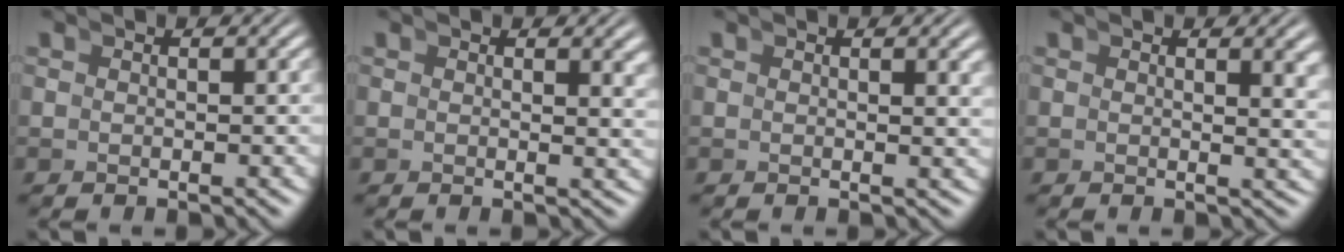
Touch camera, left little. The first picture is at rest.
{"total": 1.2, "force": [0.9, -0.3, 0.8], "torque": [-0.010, -0.004, 0.011]}
{"total": 1.0, "force": [0.6, -0.4, 0.7], "torque": [-0.009, 0.000, 0.008]}
{"total": 1.6, "force": [0.9, -0.3, 1.3], "torque": [-0.012, -0.005, 0.012]}